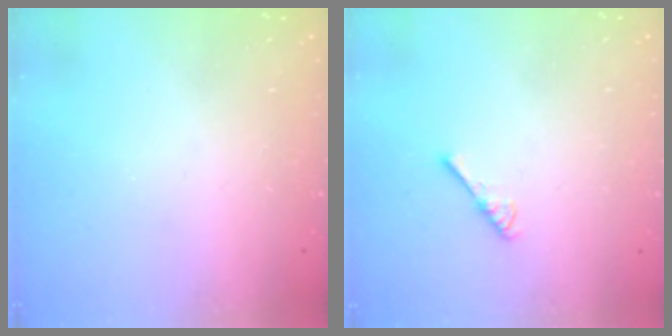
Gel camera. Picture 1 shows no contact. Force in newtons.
{"total": 2.7, "press": 2.6, "slide": 0.4}